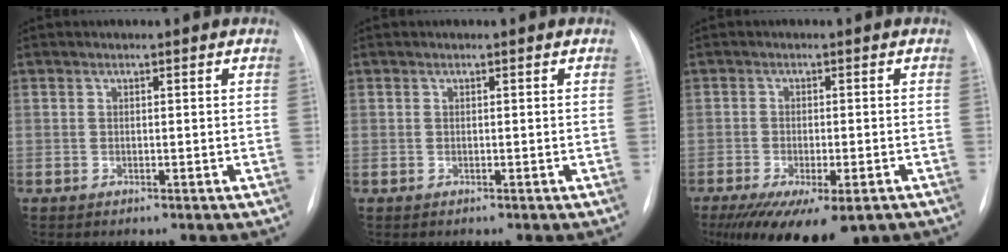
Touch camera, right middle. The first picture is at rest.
{"total": 0.0}
{"total": 13.7, "force": [-9.1, 4.4, 9.2], "torque": [-0.151, -0.027, -0.132]}